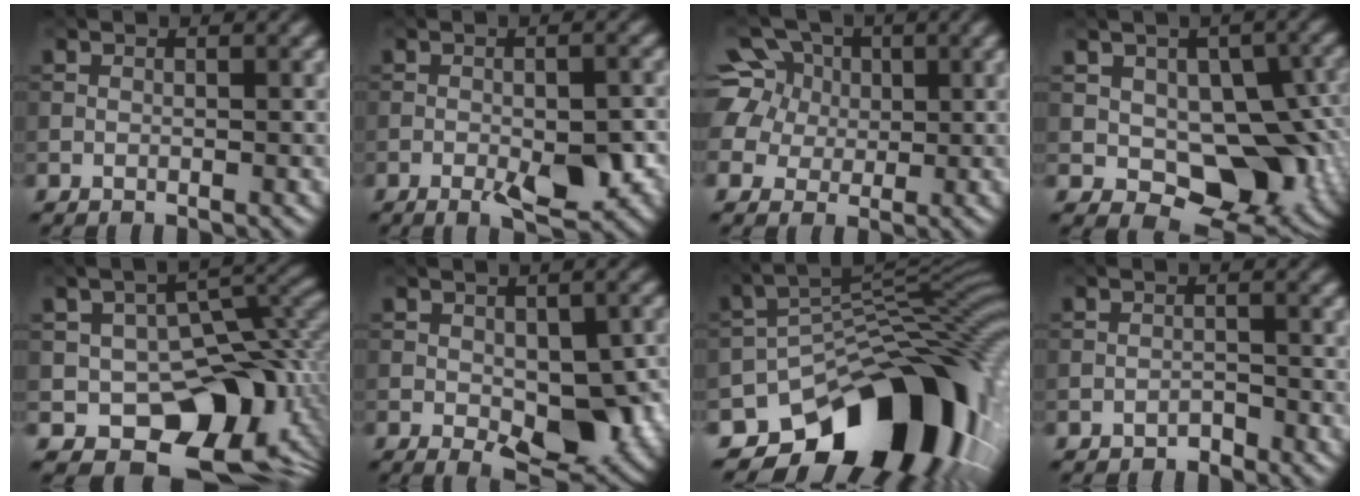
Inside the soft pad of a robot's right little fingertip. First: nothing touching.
{"total": 5.6, "force": [-2.1, 2.0, 4.8], "torque": [-0.076, -0.006, -0.028]}
{"total": 8.6, "force": [3.1, 7.1, 3.9], "torque": [-0.086, 0.033, 0.034]}
{"total": 11.0, "force": [-0.8, 7.0, 8.5], "torque": [-0.106, -0.016, -0.008]}
{"total": 12.0, "force": [-3.0, 8.1, 8.4], "torque": [-0.105, -0.012, -0.047]}
{"total": 7.4, "force": [-1.8, 3.8, 6.0], "torque": [-0.093, -0.017, -0.019]}
{"total": 15.3, "force": [-8.9, 8.1, 9.5], "torque": [-0.130, -0.002, -0.142]}
{"total": 0.9, "force": [-0.9, 0.3, 0.2], "torque": [0.000, 0.003, -0.017]}